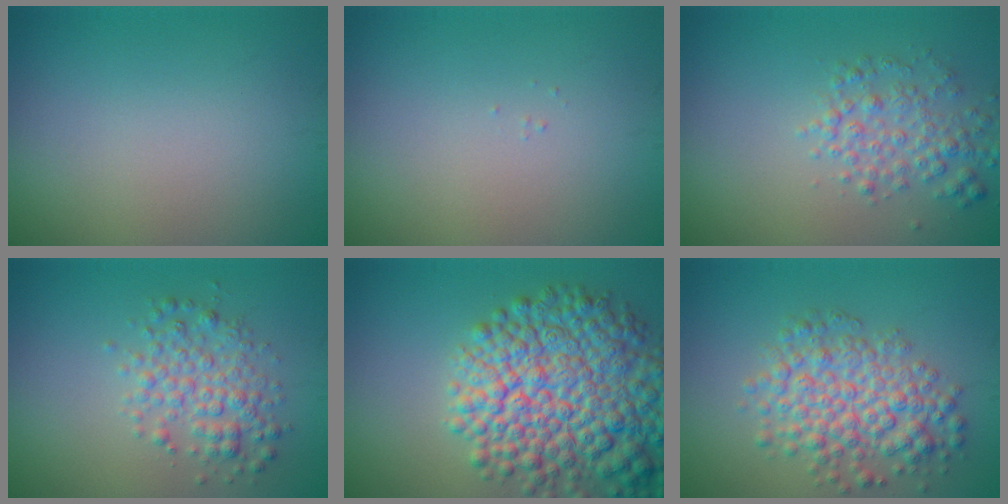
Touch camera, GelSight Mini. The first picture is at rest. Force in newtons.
{"total": 0.0}
{"total": 2.9, "press": 2.9, "slide": 0.1}
{"total": 3.4, "press": 3.4, "slide": 0.1}
{"total": 11.5, "press": 11.4, "slide": 0.6}
{"total": 5.7, "press": 5.7, "slide": 0.1}